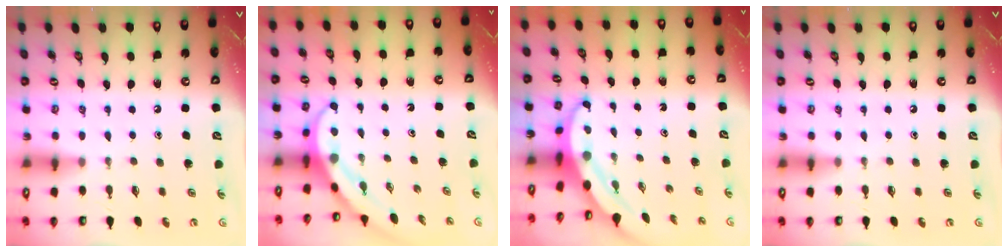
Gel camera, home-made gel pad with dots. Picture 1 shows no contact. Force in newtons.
{"total": 4.0, "press": 4.0, "slide": 0.4}
{"total": 3.9, "press": 3.8, "slide": 0.5}
{"total": 0.0}